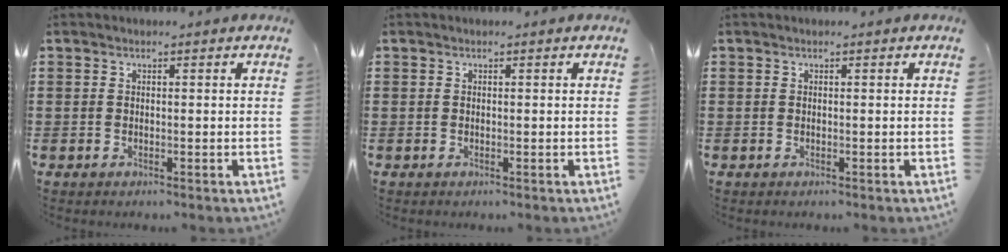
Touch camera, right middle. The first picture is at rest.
{"total": 0.0}
{"total": 0.0}